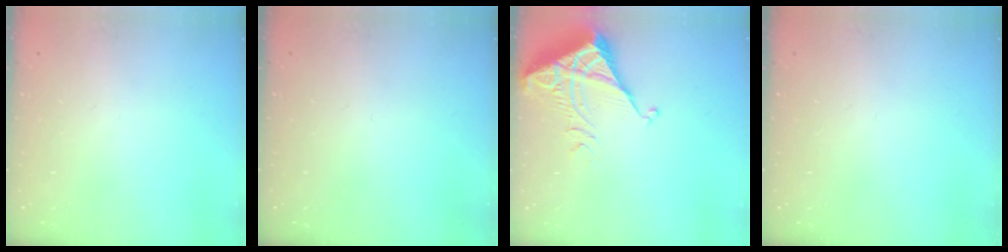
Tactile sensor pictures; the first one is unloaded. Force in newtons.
{"total": 0.0}
{"total": 5.4, "press": 5.4, "slide": 0.7}
{"total": 0.0}